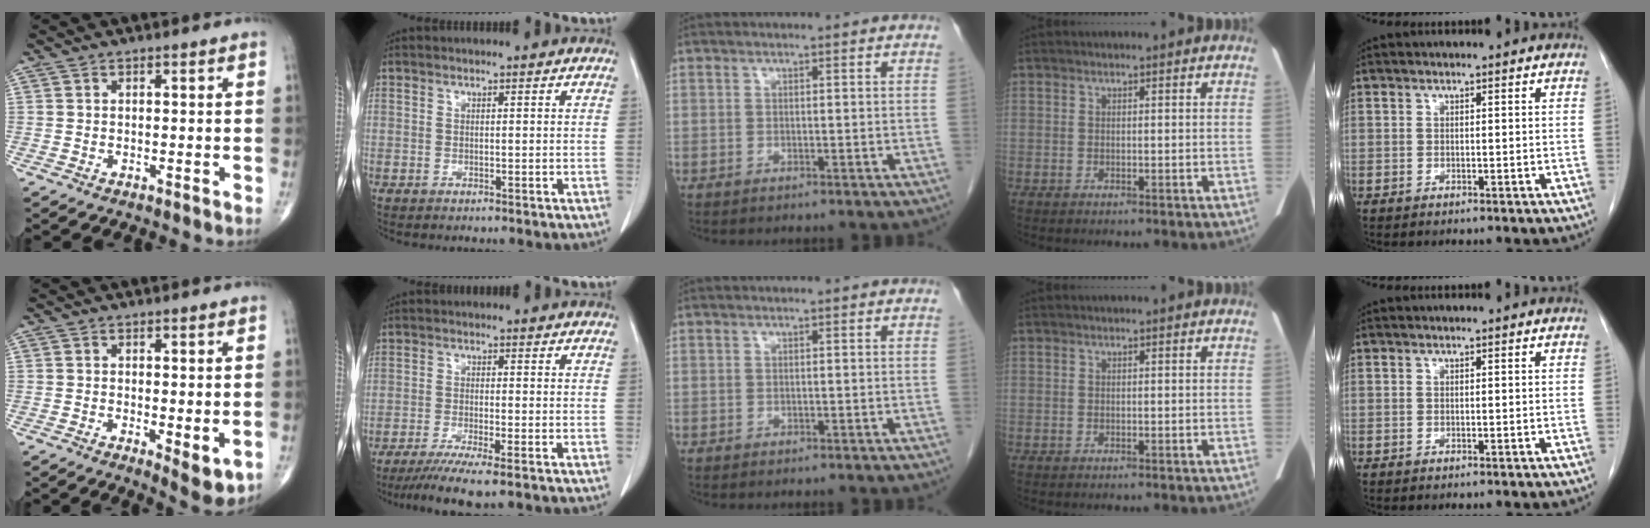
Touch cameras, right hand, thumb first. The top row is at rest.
{"thumb": {"total": 5.6, "force": [-1.0, 2.1, 5.1], "torque": [-0.071, -0.018, -0.011]}, "index": {"total": 6.6, "force": [-4.9, -0.2, 4.5], "torque": [-0.069, -0.016, -0.080]}}